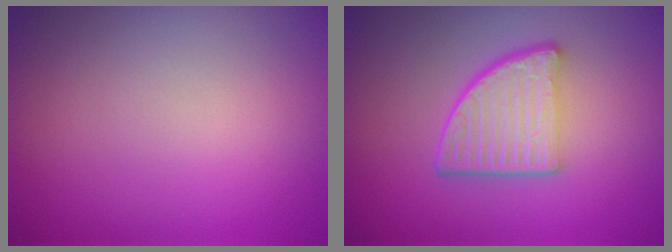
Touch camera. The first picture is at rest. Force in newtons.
{"total": 5.3, "press": 3.8, "slide": 3.8}